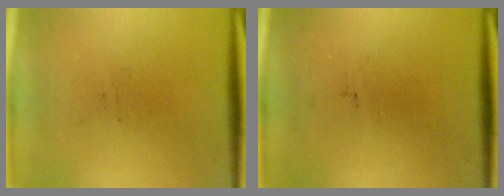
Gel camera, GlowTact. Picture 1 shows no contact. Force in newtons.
{"total": 0.0}